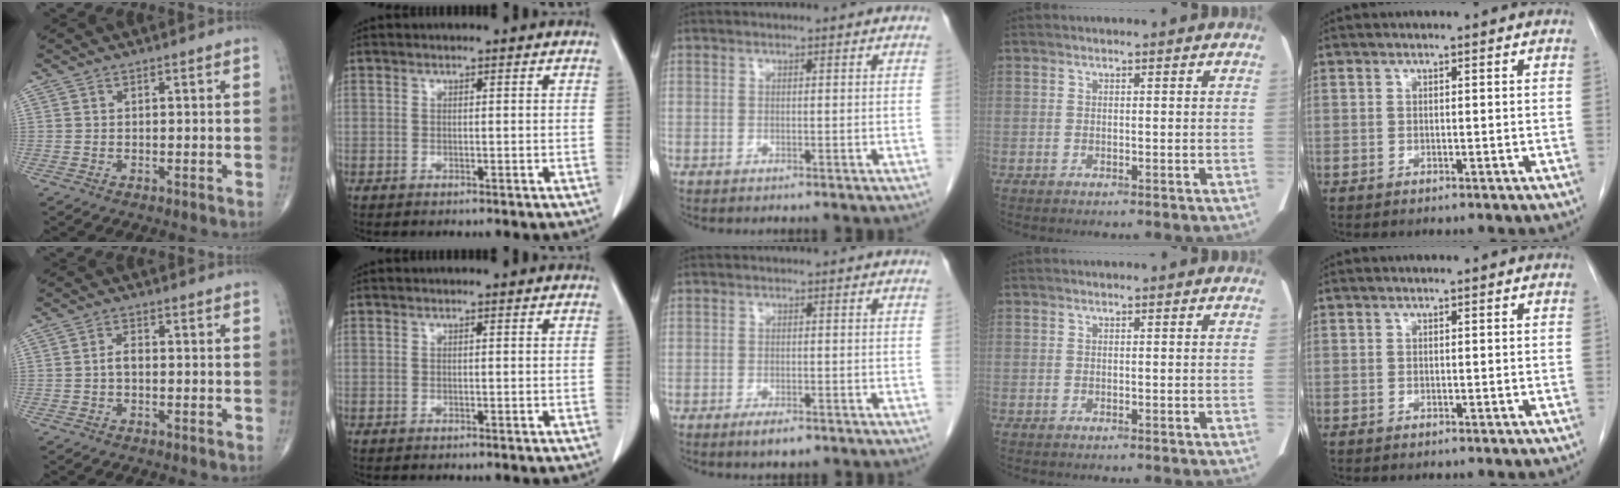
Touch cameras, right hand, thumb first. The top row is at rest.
{"thumb": {"total": 1.9, "force": [-0.3, 1.0, 1.5], "torque": [-0.025, 0.005, -0.009]}, "middle": {"total": 2.5, "force": [-1.6, 0.8, 1.7], "torque": [-0.034, -0.003, -0.023]}}